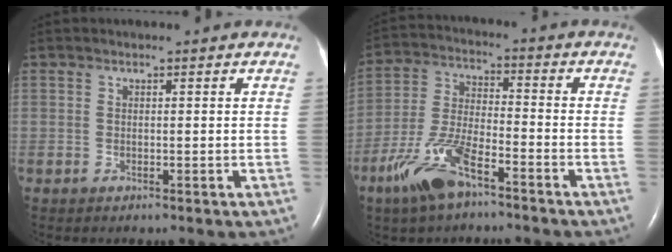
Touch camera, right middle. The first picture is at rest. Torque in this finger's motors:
{"motor_torque": [1.23, -0.91, 0.22, 0.20]}